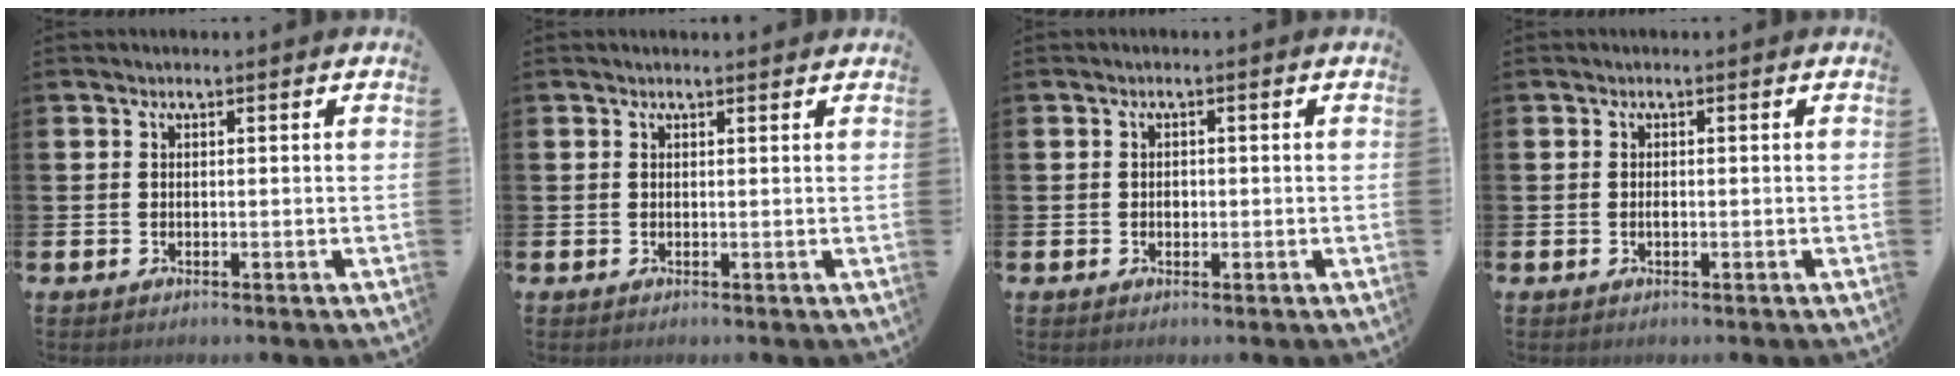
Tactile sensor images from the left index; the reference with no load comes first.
{"total": 0.6, "force": [0.6, 0.0, 0.2], "torque": [0.008, -0.005, 0.008]}
{"total": 0.9, "force": [0.0, 0.8, 0.4], "torque": [0.001, 0.001, -0.004]}
{"total": 0.6, "force": [-0.1, 0.2, 0.5], "torque": [-0.009, -0.001, -0.002]}